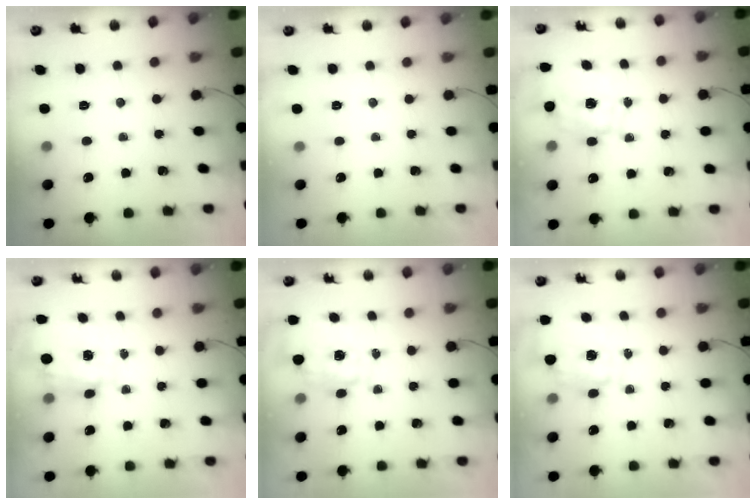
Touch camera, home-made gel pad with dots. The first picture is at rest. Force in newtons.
{"total": 2.5, "press": 2.4, "slide": 0.4}
{"total": 1.6, "press": 1.5, "slide": 0.6}
{"total": 3.4, "press": 3.2, "slide": 1.1}
{"total": 1.5, "press": 1.4, "slide": 0.5}
{"total": 1.5, "press": 1.5, "slide": 0.5}